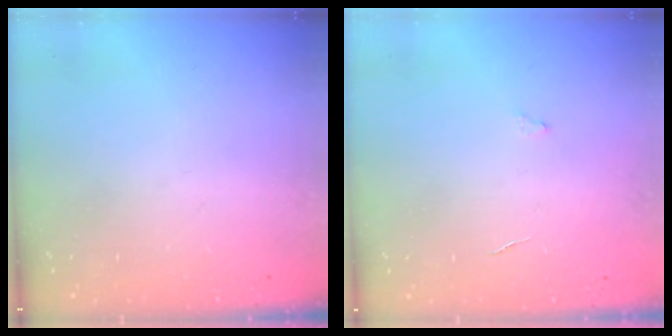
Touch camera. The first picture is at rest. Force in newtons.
{"total": 2.6, "press": 2.6, "slide": 0.2}